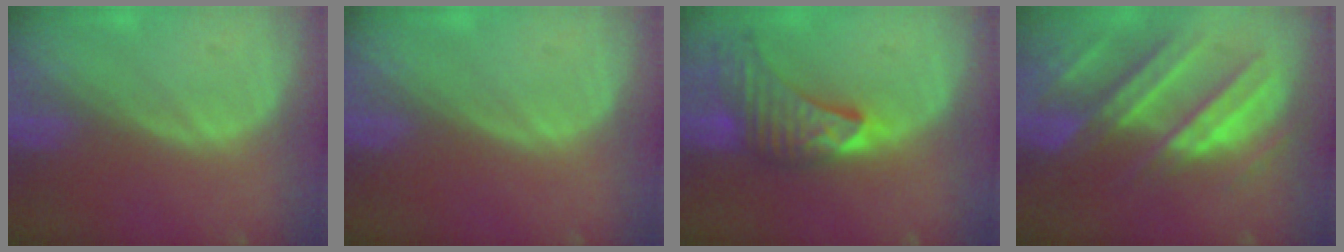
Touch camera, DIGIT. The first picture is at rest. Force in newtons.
{"total": 0.0}
{"total": 8.6, "press": 8.3, "slide": 2.1}
{"total": 10.4, "press": 9.2, "slide": 4.8}